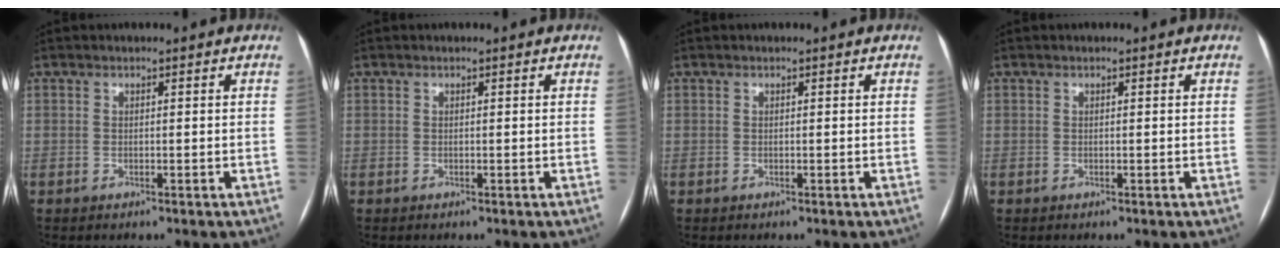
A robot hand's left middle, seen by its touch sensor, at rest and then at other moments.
{"total": 0.0}
{"total": 0.0}
{"total": 0.0}